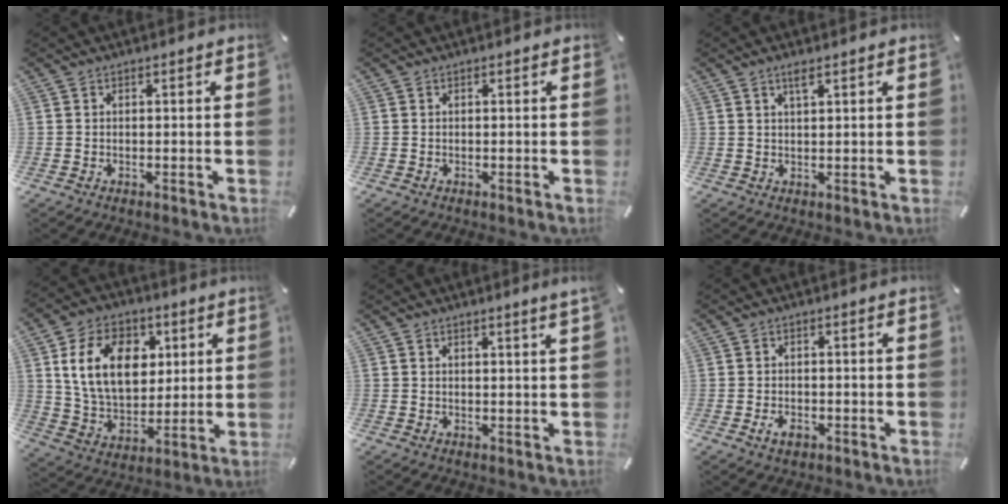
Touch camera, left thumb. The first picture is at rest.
{"total": 0.0}
{"total": 2.3, "force": [1.5, 0.3, 1.6], "torque": [-0.036, 0.001, 0.027]}
{"total": 16.2, "force": [4.8, 11.8, 10.0], "torque": [-0.176, 0.002, 0.089]}
{"total": 1.9, "force": [1.4, -0.3, 1.2], "torque": [-0.024, -0.003, 0.025]}
{"total": 2.5, "force": [-1.0, 1.6, 1.7], "torque": [-0.038, 0.002, -0.019]}